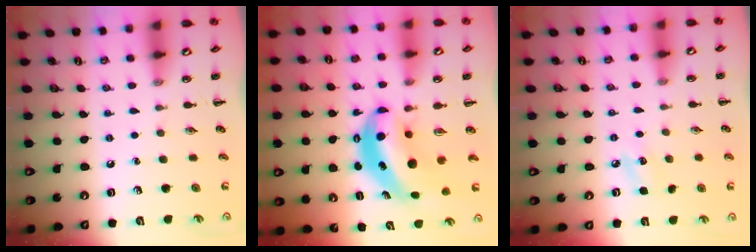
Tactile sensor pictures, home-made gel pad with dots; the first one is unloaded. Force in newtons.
{"total": 8.0, "press": 7.8, "slide": 1.8}
{"total": 6.6, "press": 6.3, "slide": 1.7}